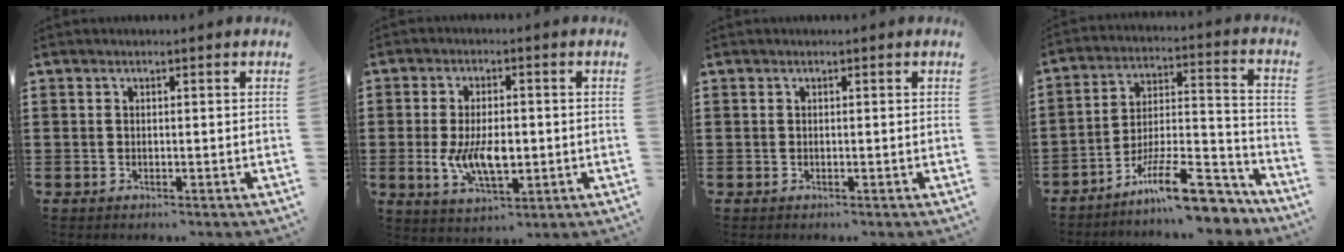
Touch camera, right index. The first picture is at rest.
{"total": 7.8, "force": [-1.0, 3.9, 6.6], "torque": [-0.129, -0.003, -0.020]}
{"total": 0.0}
{"total": 14.4, "force": [-11.0, 3.4, 8.7], "torque": [-0.125, 0.047, -0.193]}